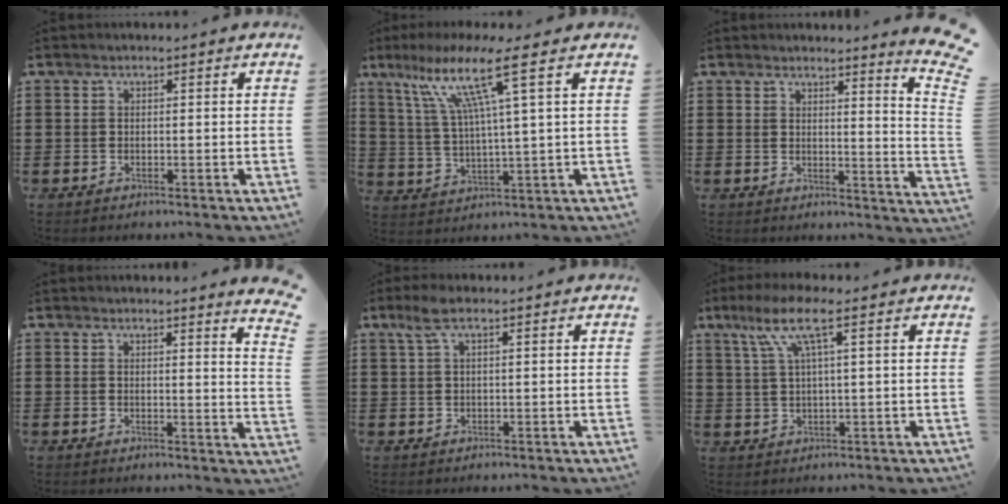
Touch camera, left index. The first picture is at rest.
{"total": 11.1, "force": [5.7, 0.2, 9.5], "torque": [-0.205, -0.012, 0.089]}
{"total": 4.1, "force": [3.3, -1.0, 2.3], "torque": [-0.045, -0.038, 0.049]}
{"total": 3.1, "force": [2.8, -0.7, 1.2], "torque": [-0.025, -0.014, 0.050]}
{"total": 2.8, "force": [1.2, 0.8, 2.4], "torque": [-0.051, 0.003, 0.021]}
{"total": 7.1, "force": [3.0, 0.8, 6.3], "torque": [-0.131, 0.005, 0.050]}